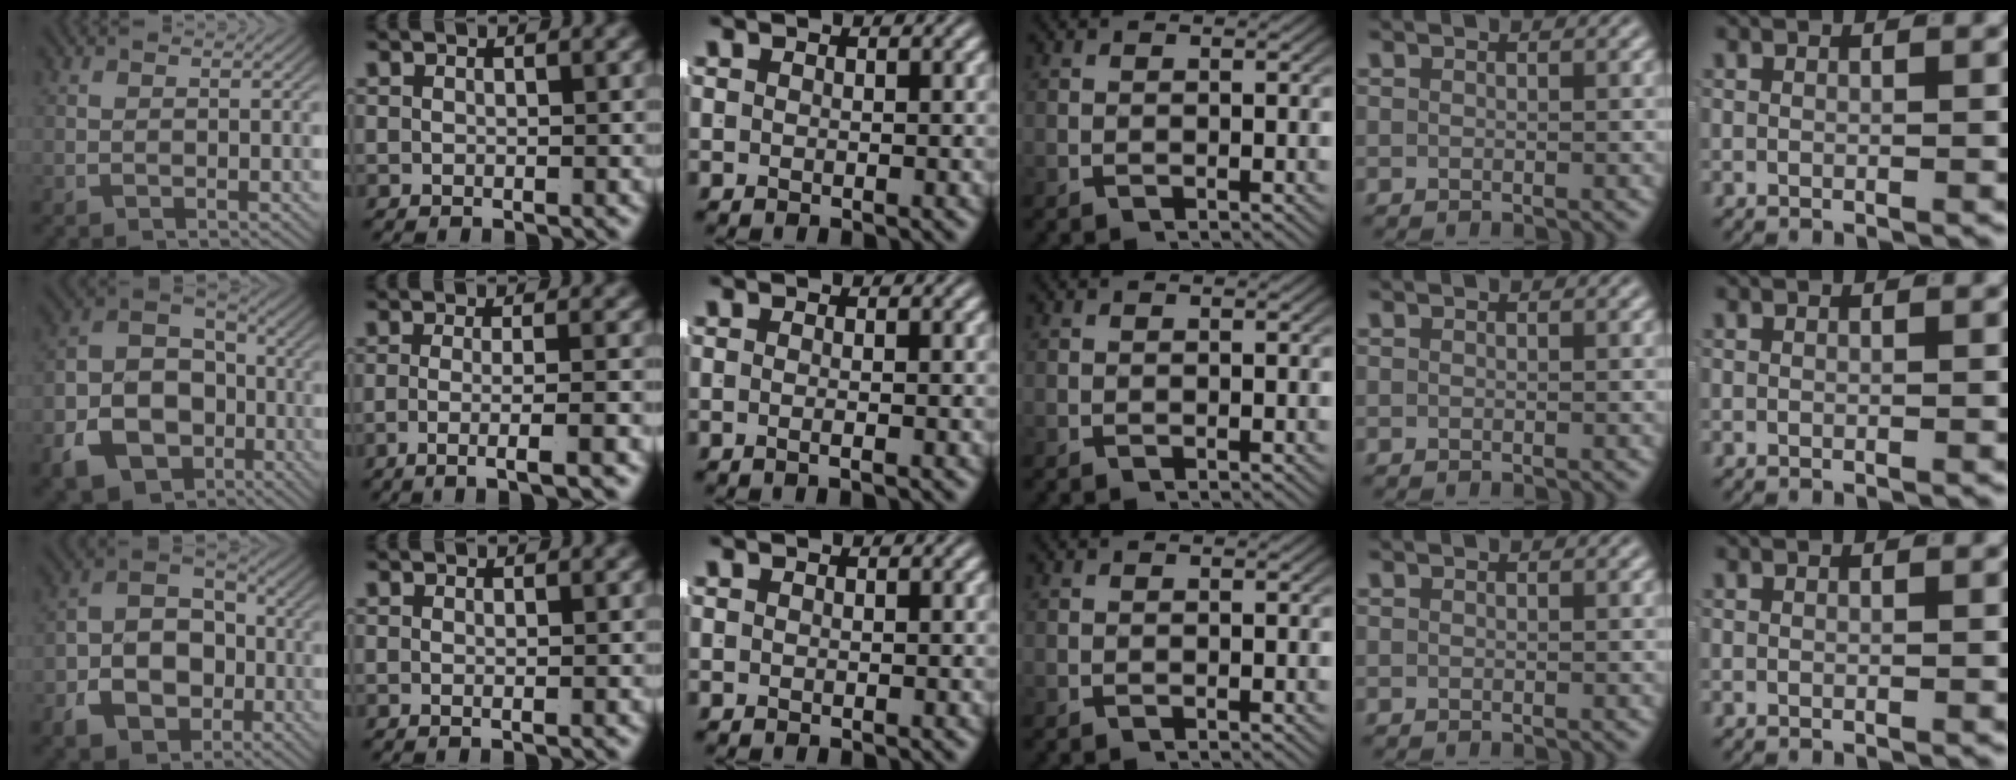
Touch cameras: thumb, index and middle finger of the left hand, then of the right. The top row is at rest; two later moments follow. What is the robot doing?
{"motion": "lift_and_place", "object": "shorts"}